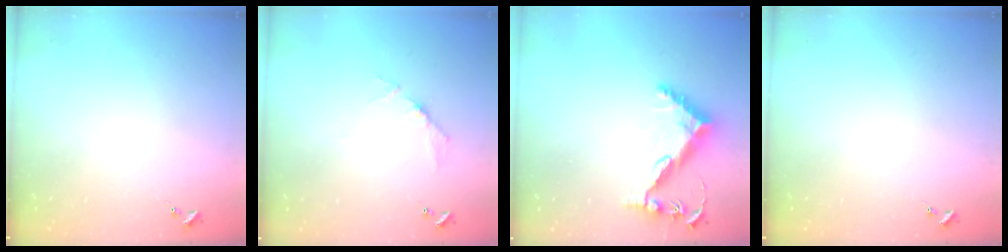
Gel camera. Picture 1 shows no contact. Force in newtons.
{"total": 3.8, "press": 3.8, "slide": 0.4}
{"total": 12.8, "press": 12.8, "slide": 0.8}
{"total": 0.0}